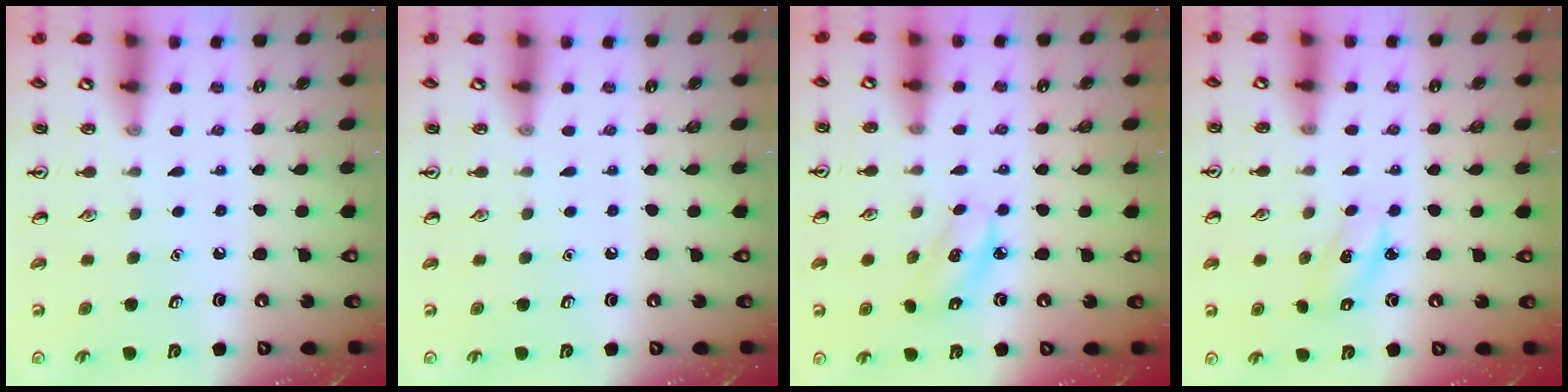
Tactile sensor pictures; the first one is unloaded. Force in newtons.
{"total": 0.0}
{"total": 3.8, "press": 3.8, "slide": 0.4}
{"total": 2.2, "press": 2.1, "slide": 0.7}